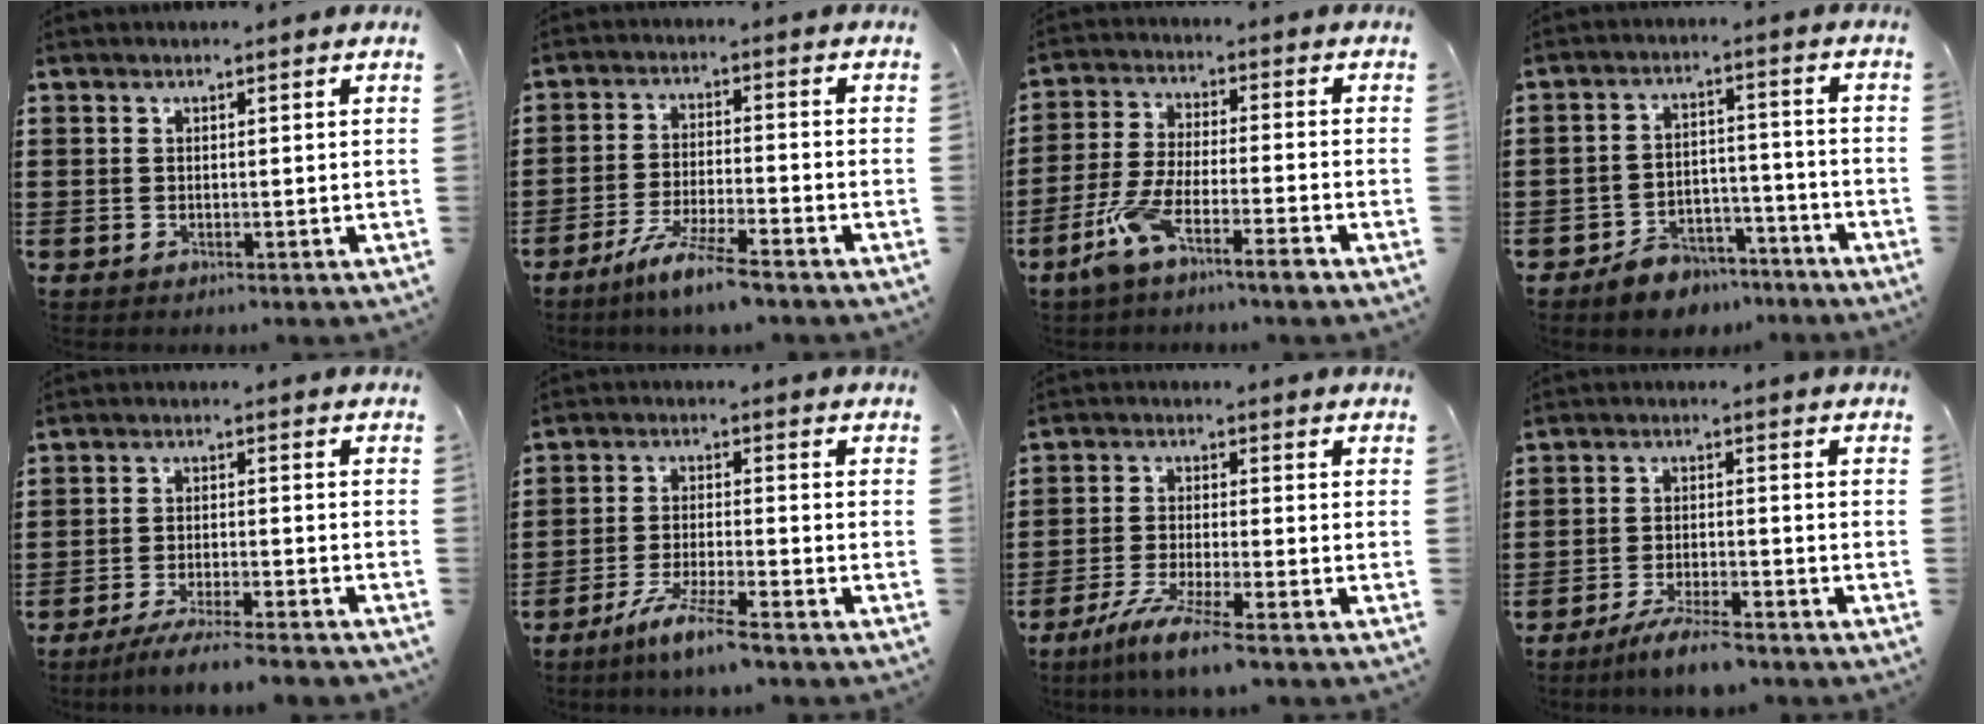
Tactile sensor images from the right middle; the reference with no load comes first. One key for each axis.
{"total": 6.8, "fx": -5.6, "fy": -0.2, "fz": 3.9, "tx": -0.087, "ty": -0.017, "tz": -0.106}
{"total": 7.9, "fx": -5.8, "fy": 0.8, "fz": 5.4, "tx": -0.128, "ty": -0.013, "tz": -0.115}
{"total": 5.8, "fx": -5.4, "fy": 1.9, "fz": 0.7, "tx": -0.008, "ty": 0.023, "tz": -0.104}
{"total": 4.6, "fx": -4.2, "fy": -0.2, "fz": 1.8, "tx": -0.036, "ty": -0.011, "tz": -0.079}
{"total": 6.3, "fx": -5.2, "fy": -0.2, "fz": 3.6, "tx": -0.083, "ty": -0.018, "tz": -0.098}
{"total": 6.4, "fx": -5.0, "fy": -0.2, "fz": 3.9, "tx": -0.089, "ty": -0.020, "tz": -0.096}
{"total": 5.1, "fx": -4.5, "fy": 0.2, "fz": 2.4, "tx": -0.053, "ty": -0.008, "tz": -0.085}